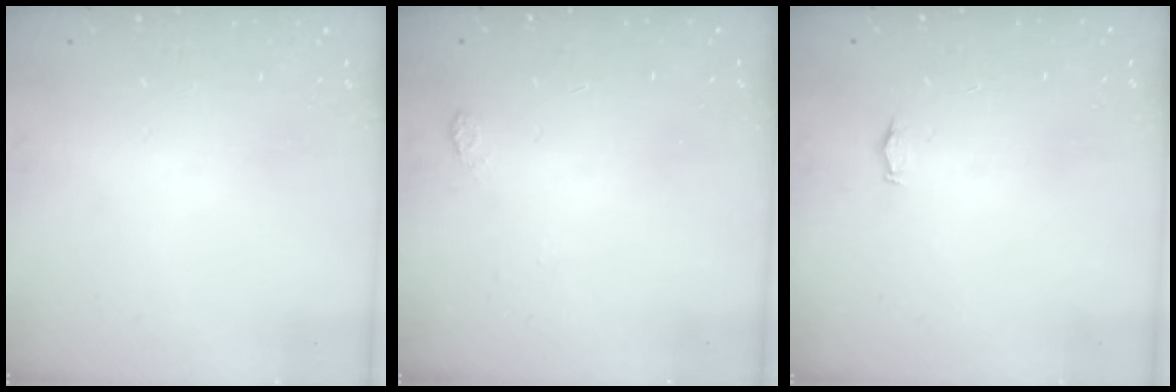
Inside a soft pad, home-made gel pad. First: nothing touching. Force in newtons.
{"total": 3.3, "press": 3.2, "slide": 0.5}
{"total": 2.9, "press": 2.9, "slide": 0.5}